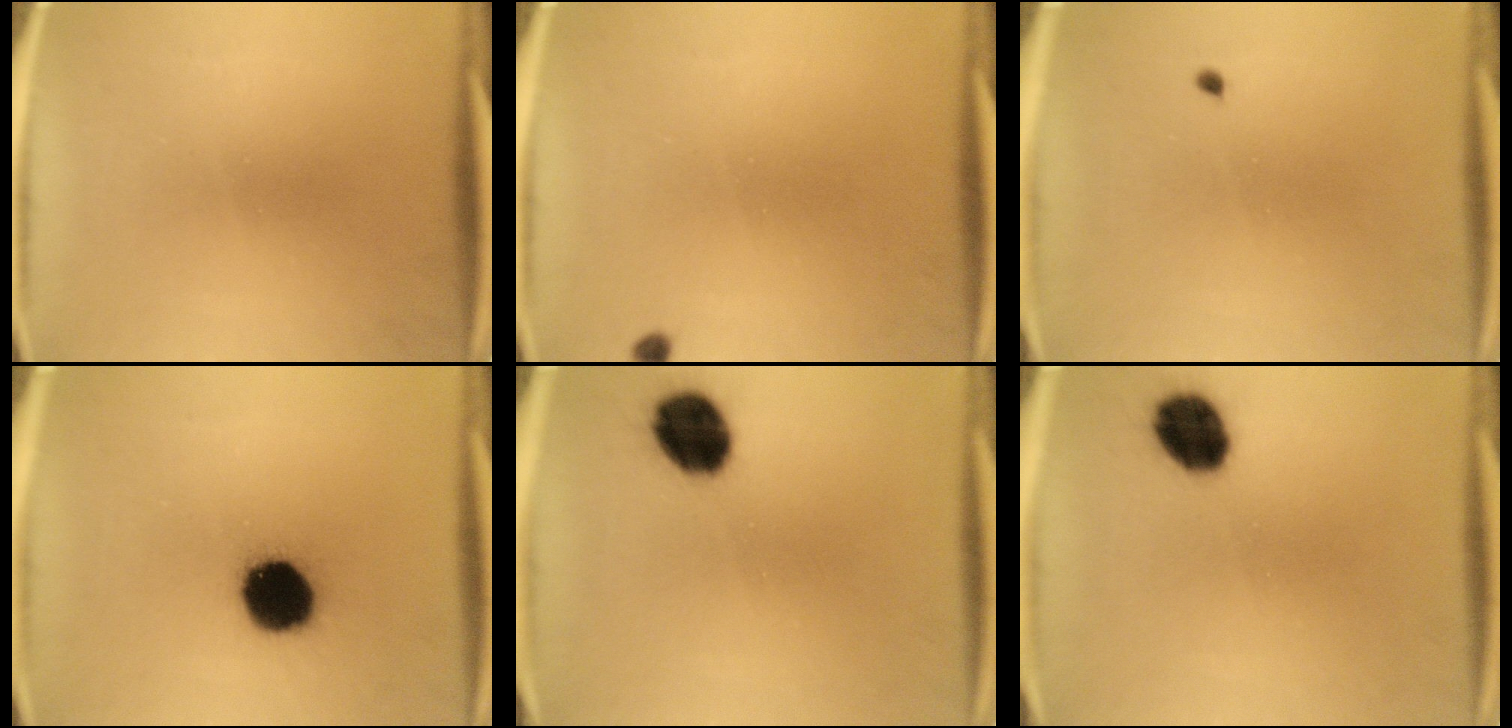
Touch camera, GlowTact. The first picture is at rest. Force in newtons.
{"total": 0.8}
{"total": 0.5}
{"total": 15.5}
{"total": 11.7}
{"total": 10.0}